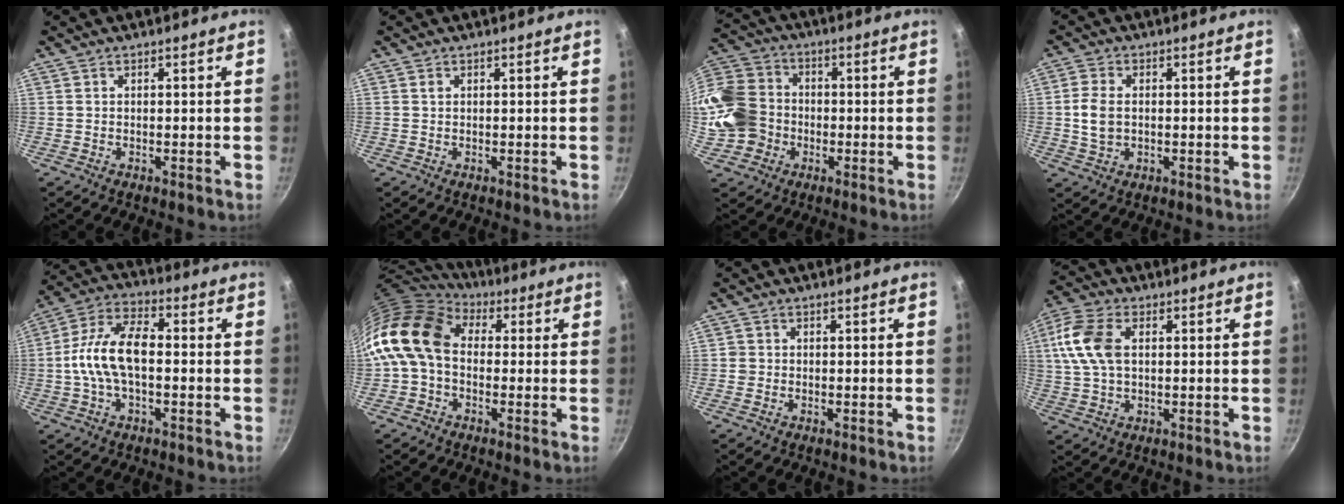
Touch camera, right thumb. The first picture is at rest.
{"total": 0.7, "force": [0.3, 0.6, 0.4], "torque": [-0.005, -0.001, 0.005]}
{"total": 15.9, "force": [-2.2, 13.8, 7.6], "torque": [-0.153, 0.041, -0.047]}
{"total": 5.6, "force": [0.0, 3.9, 4.1], "torque": [-0.079, 0.006, -0.001]}
{"total": 12.5, "force": [-0.9, 6.6, 10.6], "torque": [-0.190, 0.038, -0.032]}
{"total": 14.7, "force": [1.1, 10.8, 9.9], "torque": [-0.171, 0.026, -0.002]}
{"total": 1.2, "force": [-0.2, 1.2, 0.3], "torque": [-0.001, 0.002, -0.005]}
{"total": 11.1, "force": [2.1, 6.9, 8.5], "torque": [-0.172, 0.012, 0.032]}